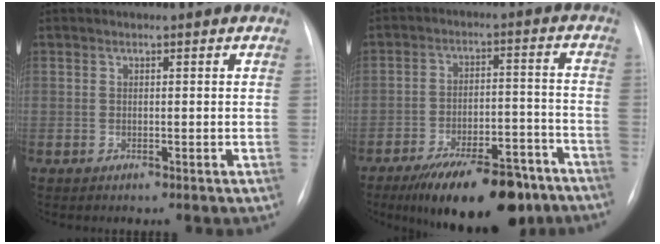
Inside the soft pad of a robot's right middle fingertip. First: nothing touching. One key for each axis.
{"total": 17.1, "fx": -12.7, "fy": 5.7, "fz": 9.9, "tx": -0.119, "ty": 0.023, "tz": -0.195}